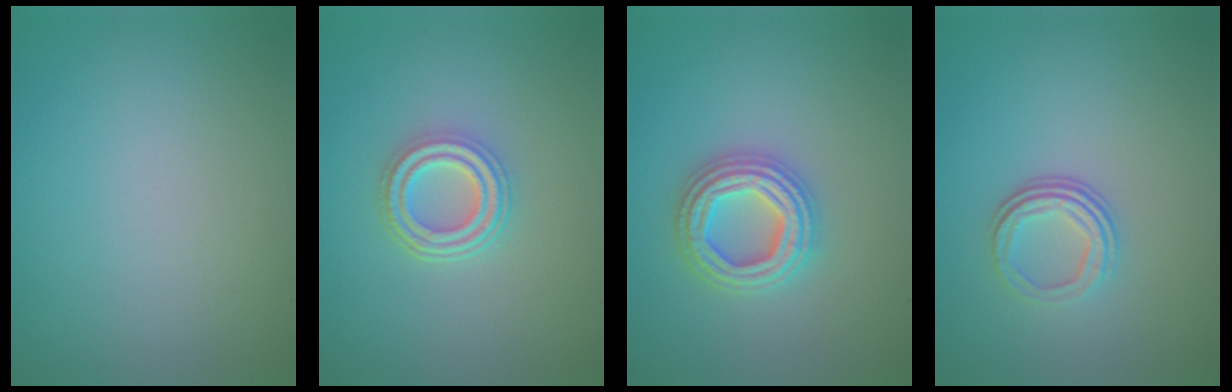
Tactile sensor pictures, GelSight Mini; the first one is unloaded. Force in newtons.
{"total": 4.2, "press": 3.3, "slide": 2.7}
{"total": 4.5, "press": 4.4, "slide": 0.8}
{"total": 3.3, "press": 2.2, "slide": 2.4}